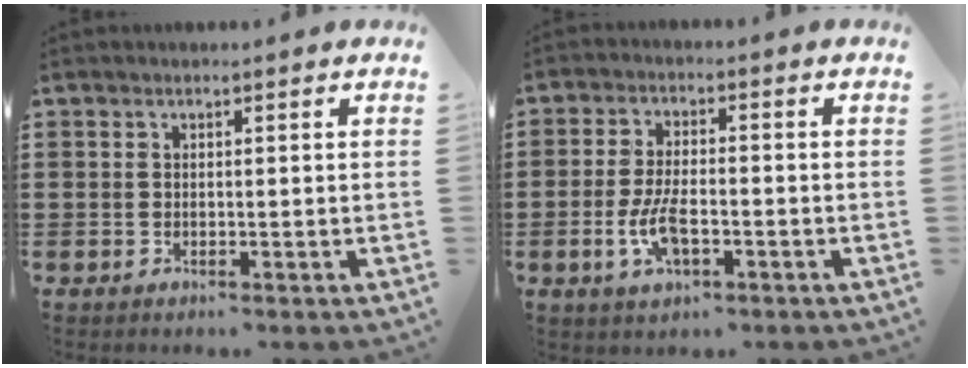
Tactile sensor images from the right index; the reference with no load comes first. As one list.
[{"total": 6.0, "force": [-1.9, 2.5, 5.1], "torque": [-0.120, -0.004, -0.041]}]